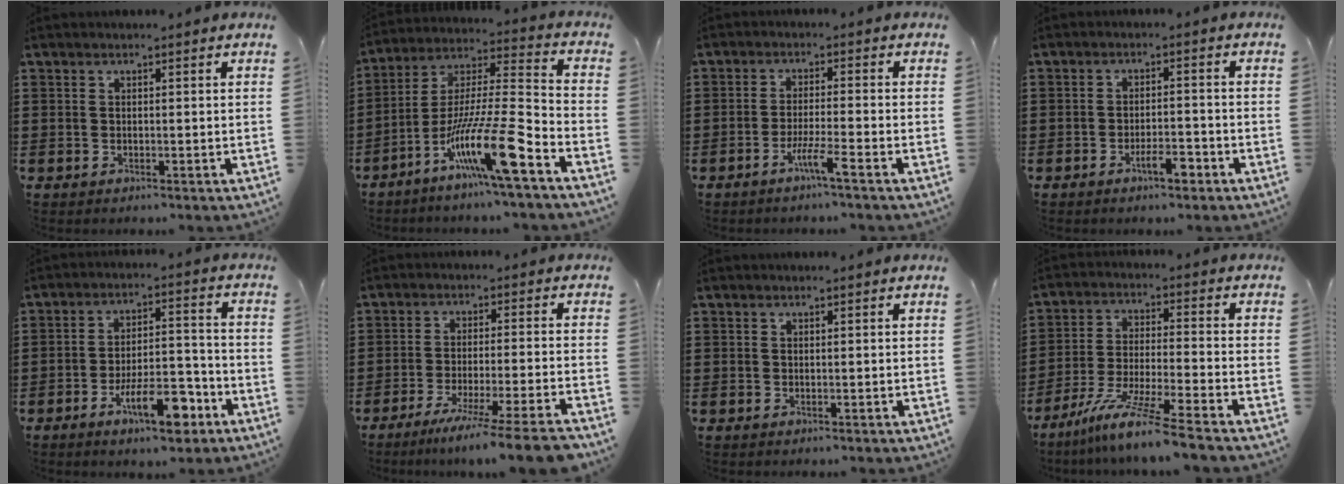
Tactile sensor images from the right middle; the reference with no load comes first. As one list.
[{"total": 14.3, "force": [-9.3, 0.6, 10.9], "torque": [-0.204, 0.000, -0.175]}, {"total": 4.1, "force": [-2.9, -0.2, 2.9], "torque": [-0.055, -0.002, -0.055]}, {"total": 3.8, "force": [-2.7, 1.1, 2.5], "torque": [-0.040, 0.008, -0.051]}, {"total": 9.6, "force": [-5.5, 3.2, 7.2], "torque": [-0.120, 0.013, -0.094]}, {"total": 7.1, "force": [-6.1, -1.1, 3.6], "torque": [-0.056, -0.015, -0.116]}, {"total": 0.0}, {"total": 9.6, "force": [-8.0, -0.6, 5.3], "torque": [-0.104, -0.008, -0.158]}]